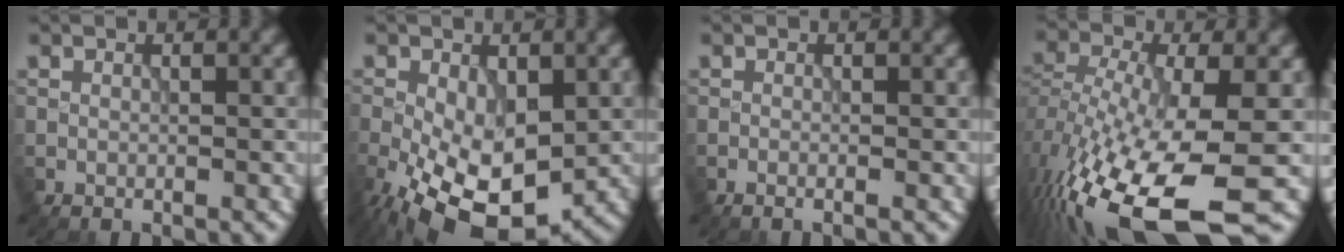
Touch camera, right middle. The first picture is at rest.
{"total": 11.2, "force": [-3.6, 5.8, 8.8], "torque": [-0.176, -0.035, -0.052]}
{"total": 0.8, "force": [-0.3, 0.2, 0.7], "torque": [-0.008, -0.005, -0.010]}
{"total": 15.9, "force": [-7.6, 5.5, 12.8], "torque": [-0.273, -0.036, -0.116]}